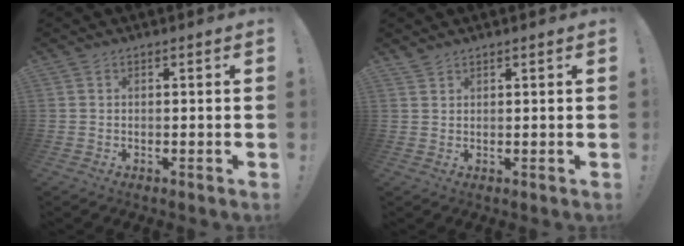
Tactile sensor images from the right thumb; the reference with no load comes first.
{"total": 1.3, "force": [1.2, 0.3, 0.4], "torque": [-0.008, -0.005, 0.024]}